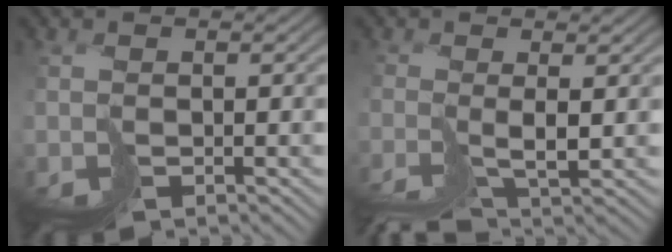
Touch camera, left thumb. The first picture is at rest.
{"total": 2.7, "force": [-1.9, -0.5, 1.9], "torque": [-0.022, -0.005, -0.036]}